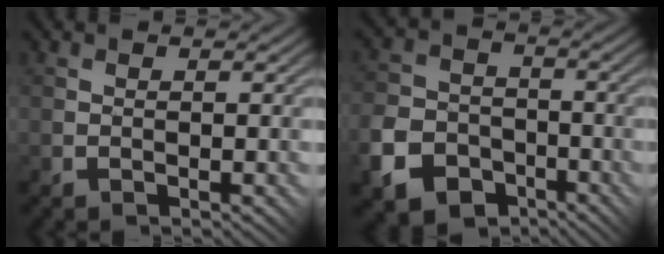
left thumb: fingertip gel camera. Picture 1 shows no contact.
{"total": 8.5, "force": [-4.5, 6.2, 3.8], "torque": [-0.102, -0.021, -0.091]}